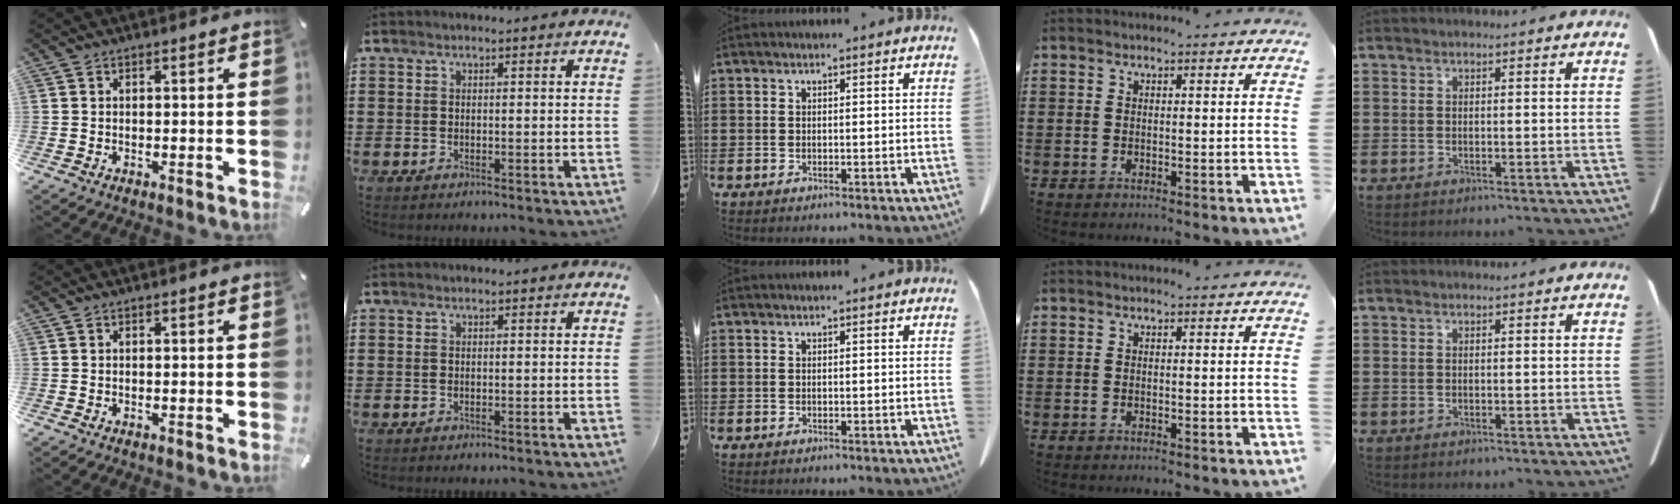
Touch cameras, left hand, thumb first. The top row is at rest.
{}